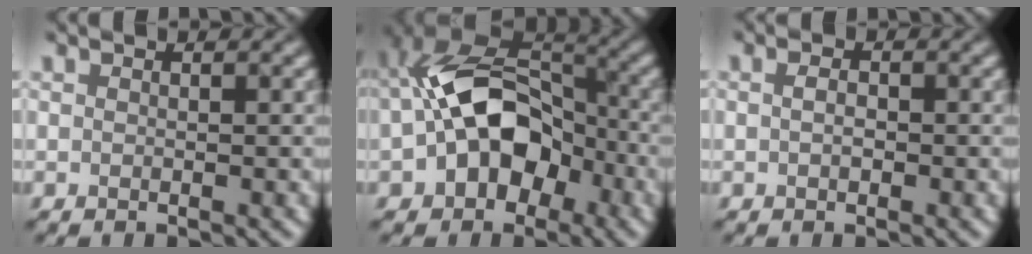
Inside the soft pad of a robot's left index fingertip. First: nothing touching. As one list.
[{"total": 10.8, "force": [-2.5, 7.4, 7.5], "torque": [-0.127, 0.006, -0.052]}, {"total": 0.7, "force": [-0.5, 0.4, 0.3], "torque": [-0.016, -0.003, -0.004]}]